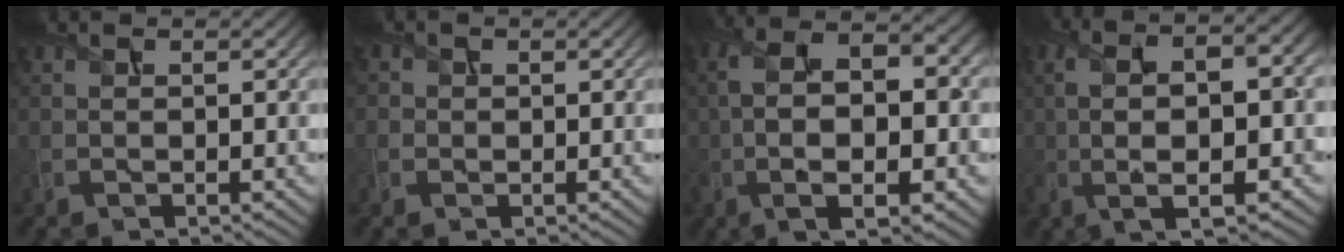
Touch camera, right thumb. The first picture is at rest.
{"total": 1.7, "force": [0.0, 1.7, 0.3], "torque": [-0.005, 0.000, -0.007]}
{"total": 11.4, "force": [-1.1, 5.1, 10.1], "torque": [-0.211, 0.000, -0.018]}
{"total": 10.4, "force": [-0.3, 3.5, 9.8], "torque": [-0.189, 0.000, -0.003]}